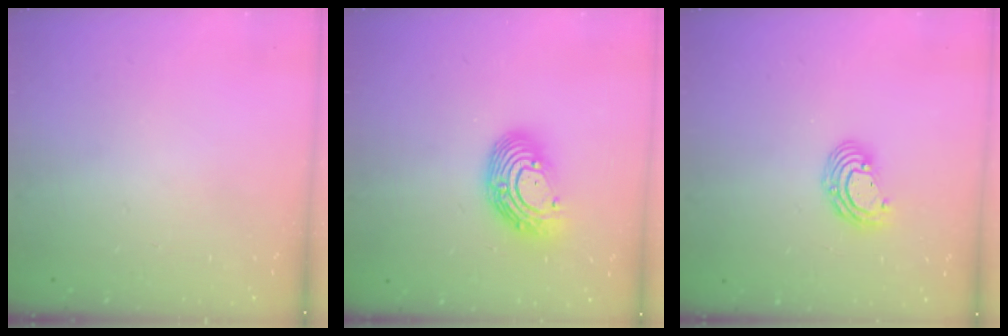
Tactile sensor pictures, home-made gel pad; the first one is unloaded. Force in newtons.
{"total": 13.2, "press": 13.1, "slide": 1.3}
{"total": 7.6, "press": 7.6, "slide": 0.9}